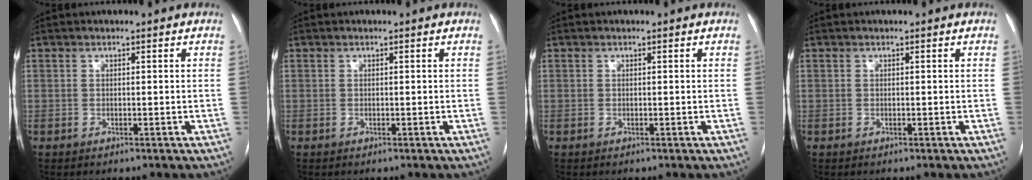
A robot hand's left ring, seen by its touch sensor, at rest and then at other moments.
{"total": 0.0}
{"total": 0.0}
{"total": 0.0}